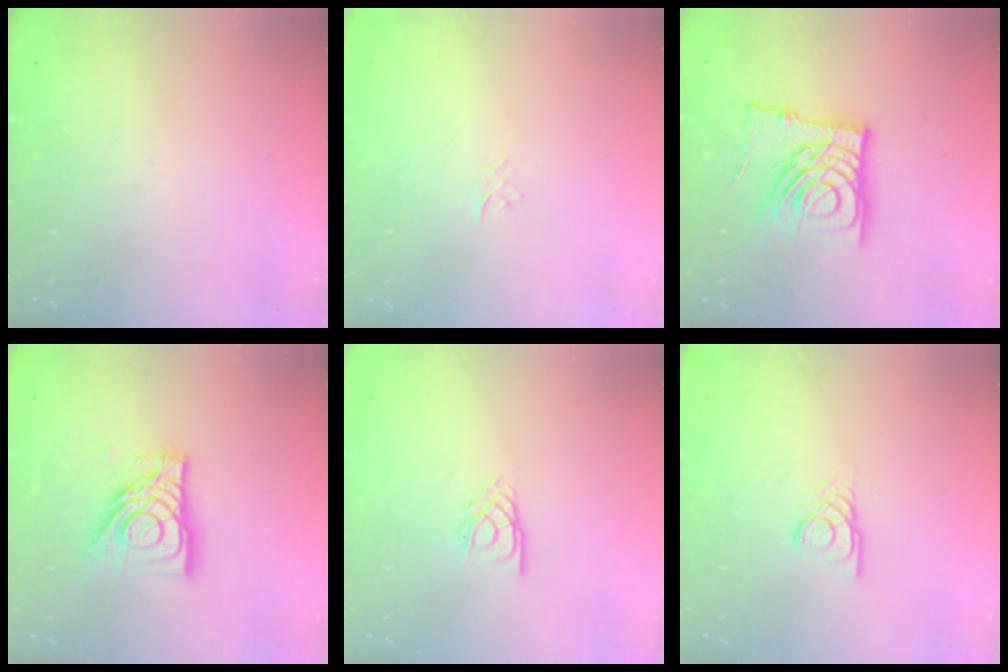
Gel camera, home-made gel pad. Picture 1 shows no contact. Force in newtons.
{"total": 2.9, "press": 2.9, "slide": 0.3}
{"total": 14.9, "press": 14.8, "slide": 1.8}
{"total": 14.2, "press": 14.1, "slide": 1.6}
{"total": 2.9, "press": 2.8, "slide": 0.4}
{"total": 2.9, "press": 2.9, "slide": 0.2}